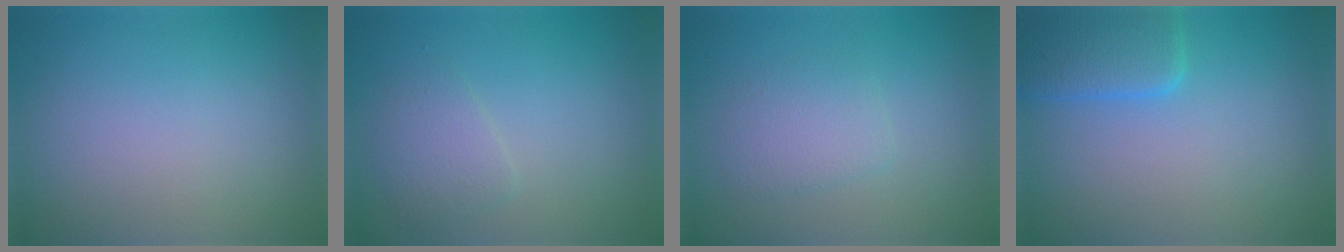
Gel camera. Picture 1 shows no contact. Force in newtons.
{"total": 1.9, "press": 1.9, "slide": 0.0}
{"total": 2.1, "press": 2.1, "slide": 0.1}
{"total": 4.2, "press": 4.2, "slide": 0.1}